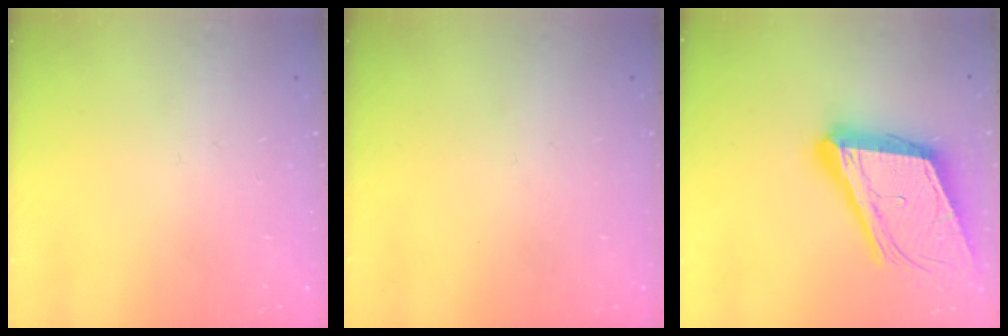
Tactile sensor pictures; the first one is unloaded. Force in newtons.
{"total": 0.0}
{"total": 24.2, "press": 23.8, "slide": 4.4}